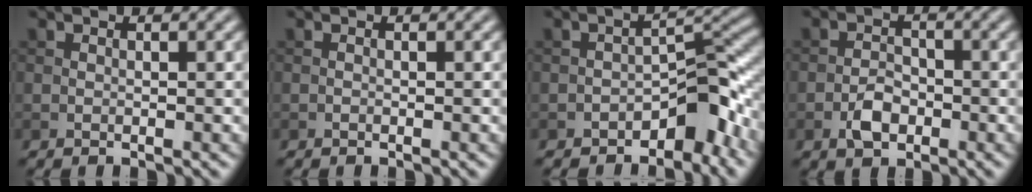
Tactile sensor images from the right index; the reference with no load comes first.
{"total": 0.0}
{"total": 5.2, "force": [-3.1, 2.5, 3.3], "torque": [-0.029, 0.013, -0.054]}
{"total": 2.7, "force": [-1.2, 1.7, 1.7], "torque": [-0.027, 0.005, -0.024]}